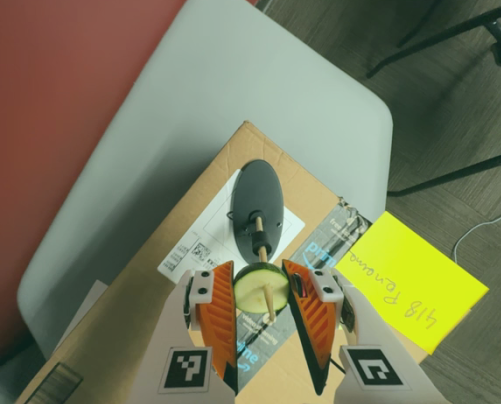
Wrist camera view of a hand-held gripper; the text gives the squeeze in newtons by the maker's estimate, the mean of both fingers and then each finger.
{"total": 10.9, "left": 10.8, "right": 11.1}